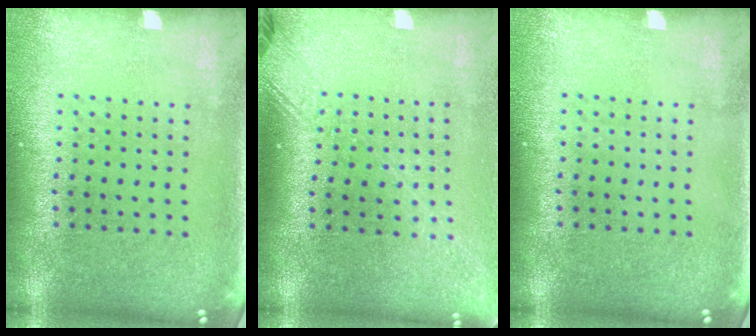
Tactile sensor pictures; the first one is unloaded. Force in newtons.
{"total": 1.8, "press": 1.4, "slide": 1.2}
{"total": 0.0}